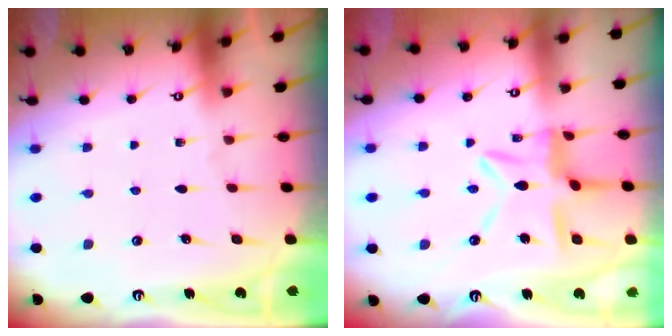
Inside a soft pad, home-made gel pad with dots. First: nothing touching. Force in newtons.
{"total": 9.9, "press": 9.9, "slide": 0.9}